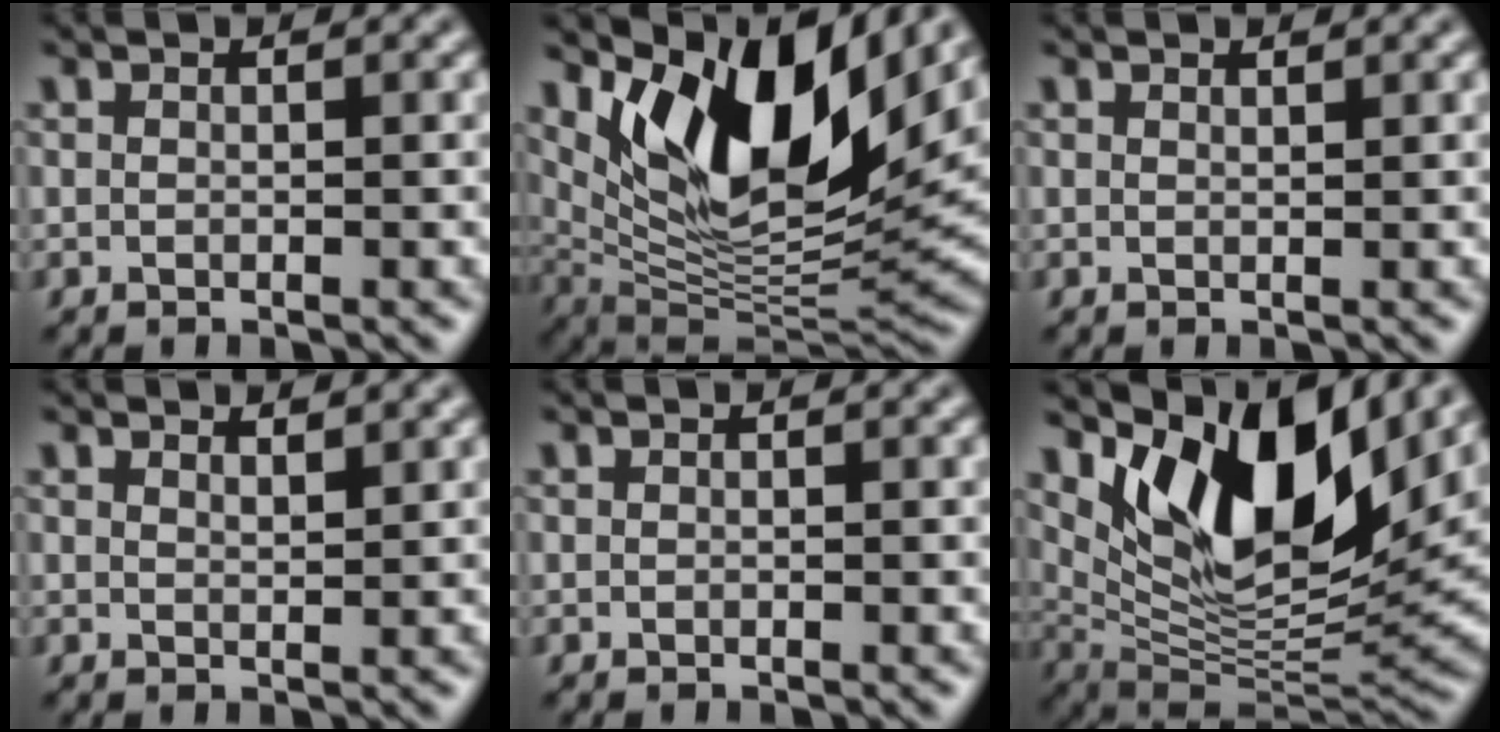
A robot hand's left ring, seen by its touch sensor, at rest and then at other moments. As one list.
[{"total": 12.6, "force": [6.0, 4.9, 10.0], "torque": [-0.162, -0.016, 0.120]}, {"total": 0.6, "force": [0.6, 0.0, 0.1], "torque": [0.000, 0.000, 0.012]}, {"total": 1.3, "force": [1.2, 0.1, 0.4], "torque": [-0.006, 0.002, 0.020]}, {"total": 0.0}, {"total": 11.6, "force": [6.2, 4.6, 8.7], "torque": [-0.138, -0.017, 0.123]}]